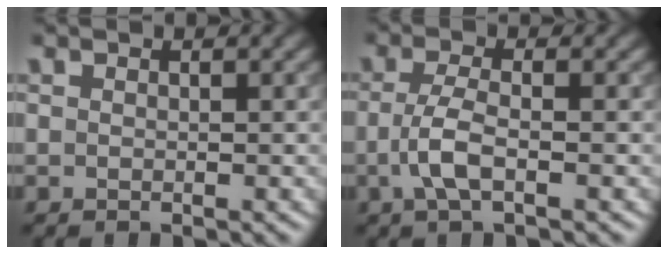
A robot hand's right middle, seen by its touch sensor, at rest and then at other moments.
{"total": 2.9, "force": [-0.9, 0.9, 2.6], "torque": [-0.060, 0.001, -0.024]}